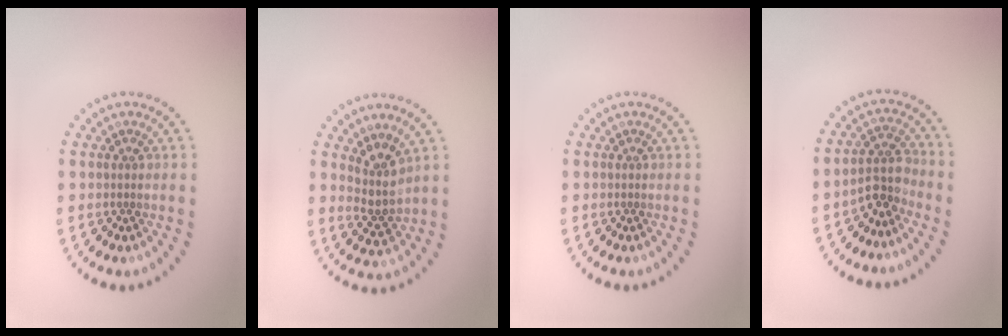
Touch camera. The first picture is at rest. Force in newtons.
{"total": 2.8, "press": 2.1, "slide": 1.9}
{"total": 0.0}
{"total": 3.0, "press": 2.5, "slide": 1.6}